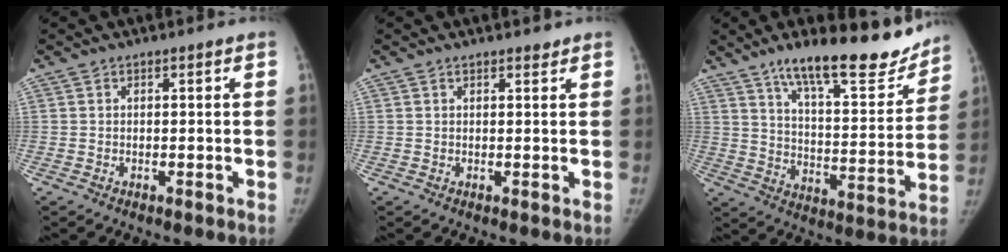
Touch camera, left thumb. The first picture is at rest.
{"total": 1.7, "force": [1.4, 0.6, 0.7], "torque": [-0.005, -0.006, 0.019]}
{"total": 21.2, "force": [16.0, 6.1, 12.6], "torque": [-0.146, -0.089, 0.247]}